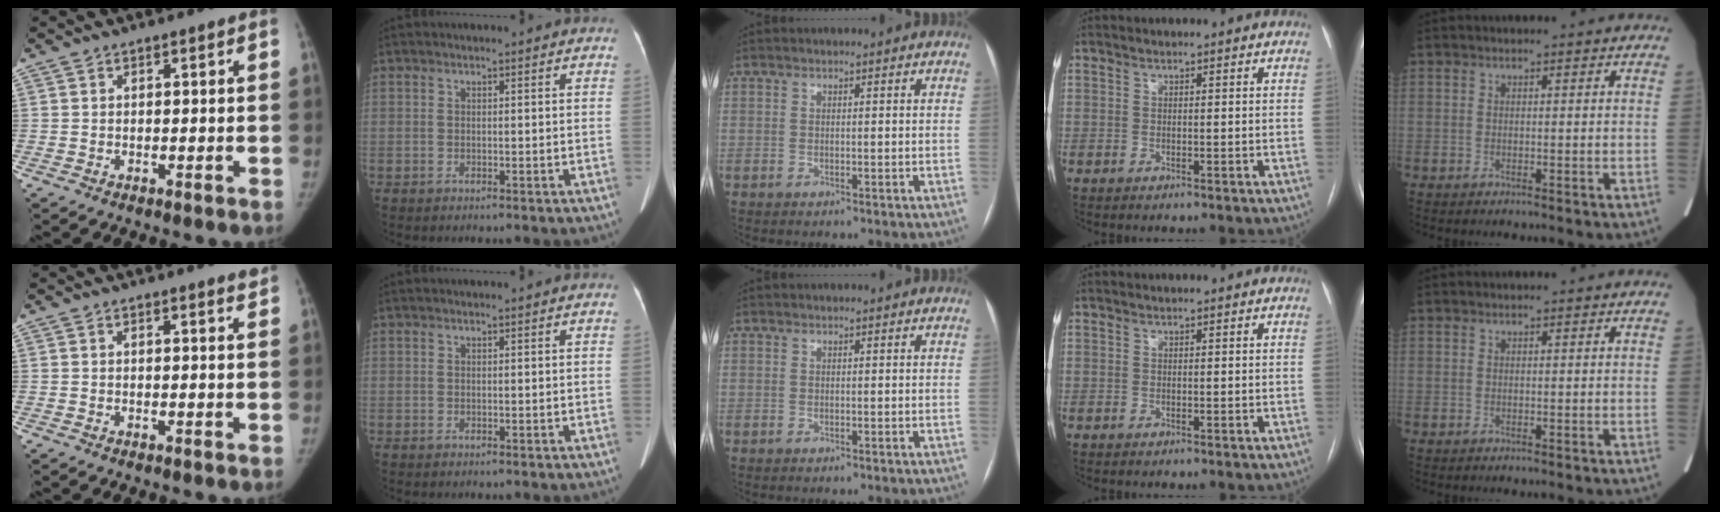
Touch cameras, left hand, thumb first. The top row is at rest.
{"thumb": {"total": 1.5, "force": [1.4, 0.1, 0.6], "torque": [-0.004, -0.009, 0.016]}}